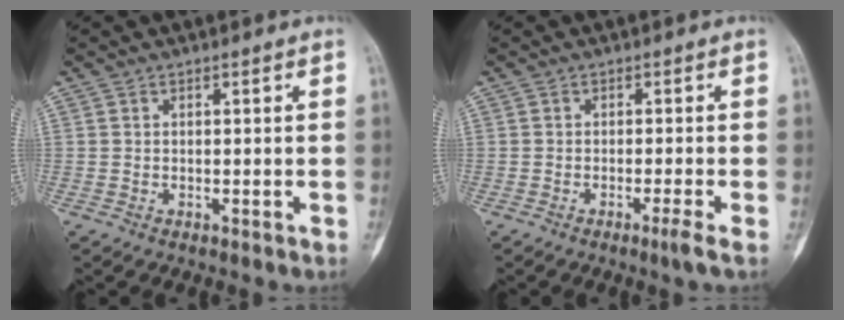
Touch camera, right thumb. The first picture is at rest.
{"total": 2.0, "force": [-1.1, -0.6, 1.6], "torque": [-0.039, -0.002, -0.024]}